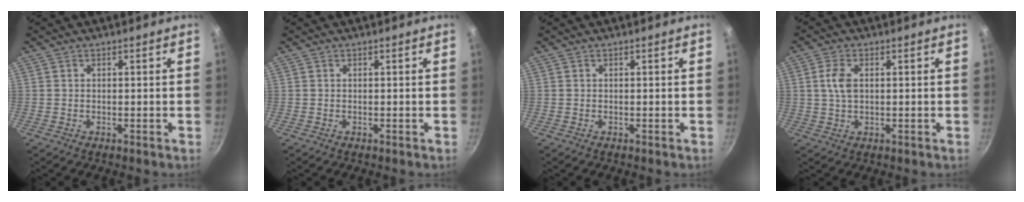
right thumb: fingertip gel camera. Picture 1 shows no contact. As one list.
[{"total": 0.0}, {"total": 0.0}, {"total": 4.2, "force": [0.8, 2.4, 3.3], "torque": [-0.069, 0.003, 0.013]}]